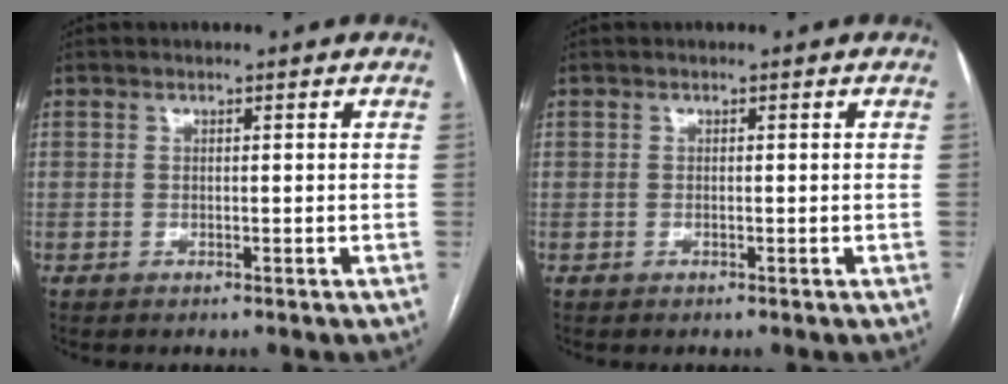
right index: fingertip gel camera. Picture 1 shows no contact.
{"total": 0.0}